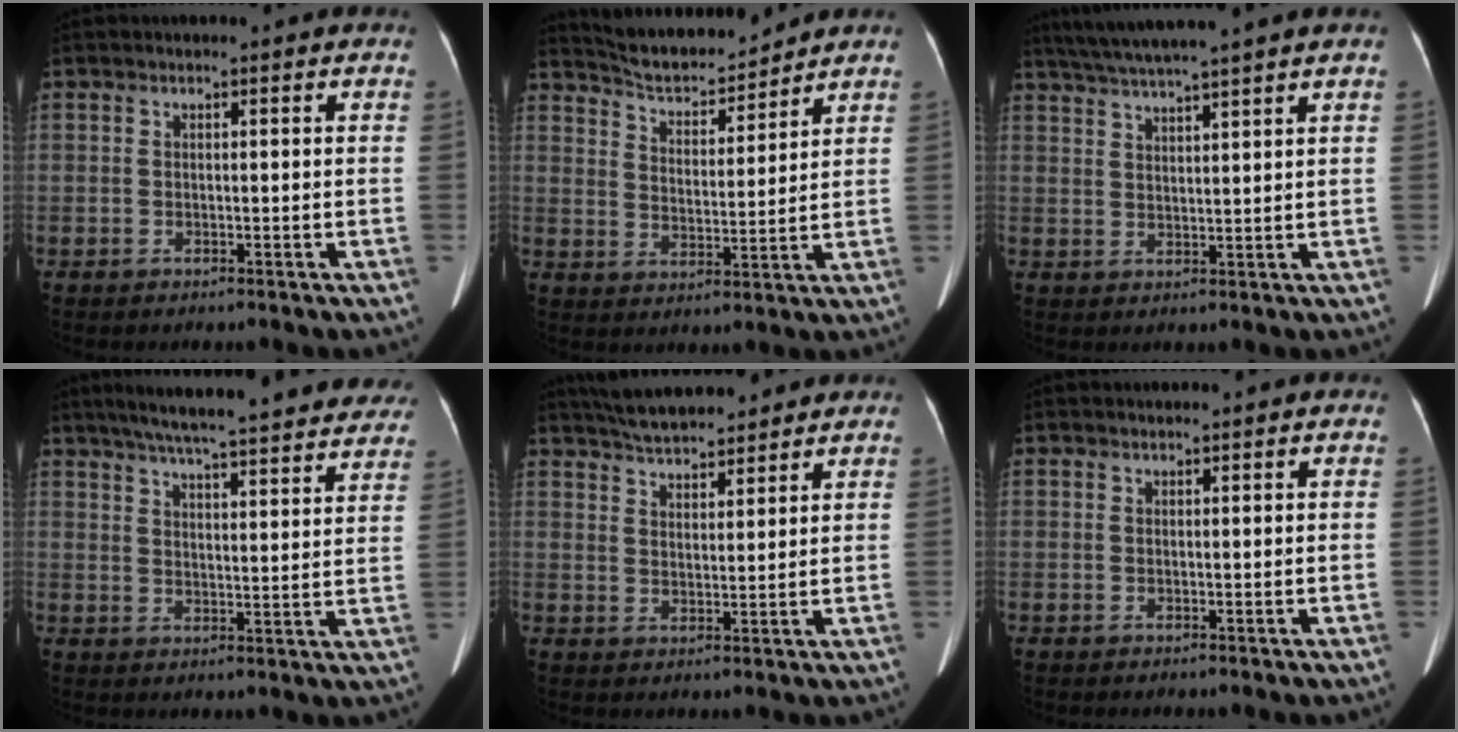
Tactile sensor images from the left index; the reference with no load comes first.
{"total": 9.0, "force": [8.7, 1.1, 2.1], "torque": [-0.040, 0.004, 0.149]}
{"total": 9.2, "force": [7.8, -1.7, 4.5], "torque": [-0.079, 0.021, 0.123]}
{"total": 28.7, "force": [25.1, 4.1, 13.4], "torque": [-0.210, -0.018, 0.305]}
{"total": 9.4, "force": [8.5, 2.2, 3.4], "torque": [-0.054, 0.022, 0.135]}
{"total": 0.6, "force": [-0.4, -0.2, -0.4], "torque": [0.007, 0.011, -0.005]}